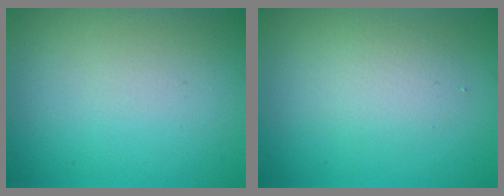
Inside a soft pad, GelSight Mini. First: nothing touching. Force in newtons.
{"total": 2.2, "press": 2.2, "slide": 0.1}